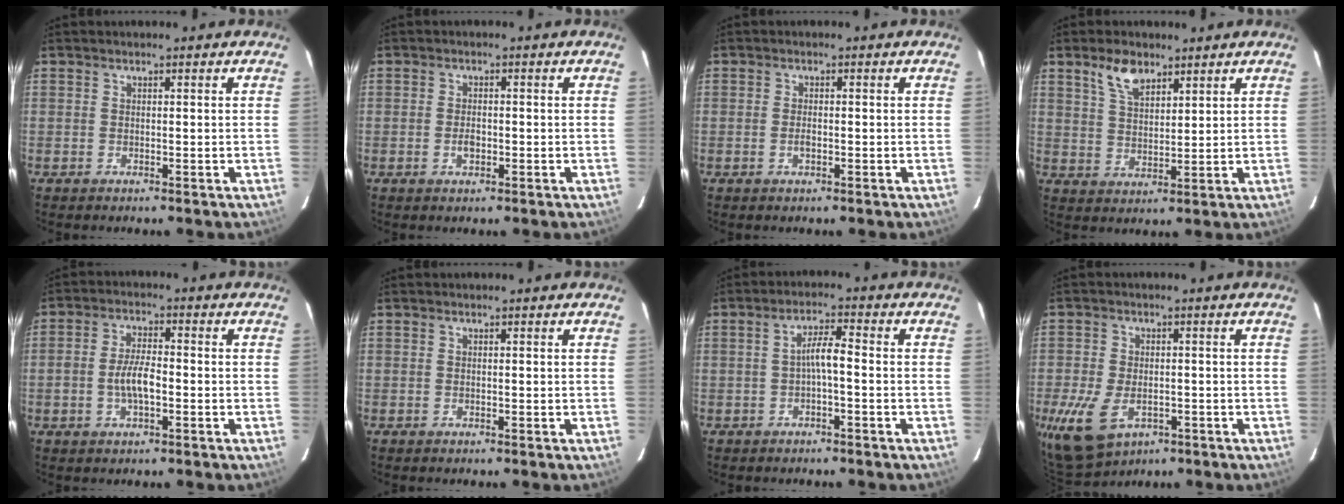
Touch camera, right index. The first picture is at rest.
{"total": 2.2, "force": [-0.7, 1.3, 1.7], "torque": [-0.032, 0.001, -0.012]}
{"total": 1.5, "force": [-0.5, 0.7, 1.2], "torque": [-0.026, 0.001, -0.010]}
{"total": 6.4, "force": [4.3, 3.1, 3.6], "torque": [-0.064, 0.006, 0.083]}
{"total": 5.6, "force": [-1.5, 2.2, 4.9], "torque": [-0.099, 0.007, -0.026]}
{"total": 0.0}
{"total": 3.4, "force": [-1.0, 0.4, 3.2], "torque": [-0.062, 0.010, -0.018]}
{"total": 10.5, "force": [-4.2, 6.5, 7.0], "torque": [-0.165, -0.027, -0.067]}